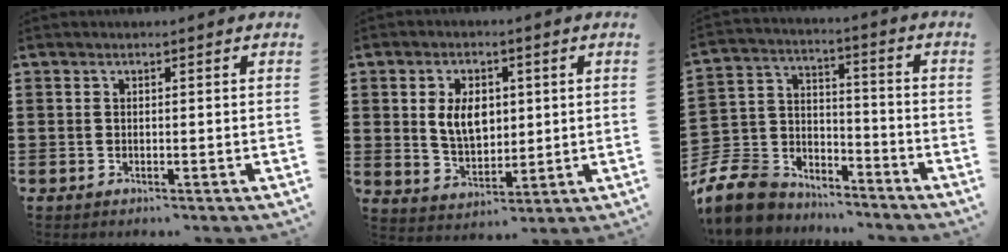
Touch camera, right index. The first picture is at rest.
{"total": 6.6, "force": [1.2, 4.2, 4.9], "torque": [-0.096, 0.004, 0.016]}
{"total": 9.2, "force": [-7.9, 4.3, 1.9], "torque": [-0.074, 0.013, -0.160]}